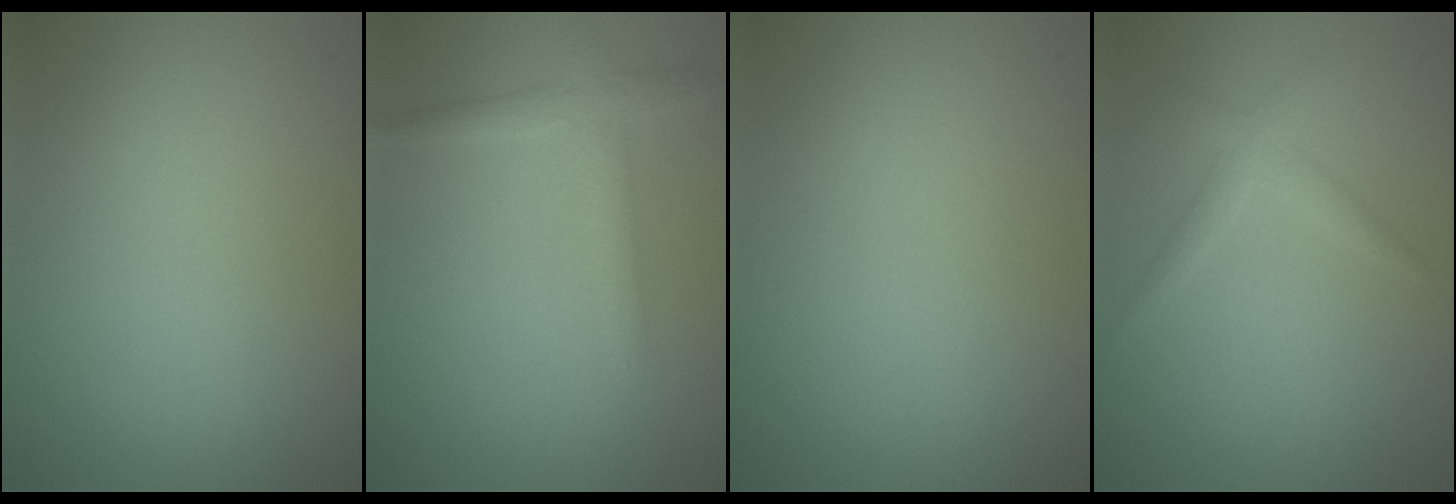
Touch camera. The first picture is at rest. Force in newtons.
{"total": 2.5, "press": 2.5, "slide": 0.1}
{"total": 0.0}
{"total": 1.7, "press": 1.7, "slide": 0.1}